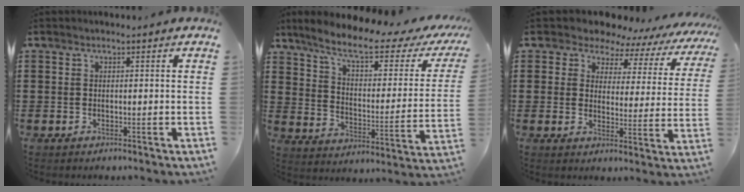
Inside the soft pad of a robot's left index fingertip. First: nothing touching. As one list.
[{"total": 9.5, "force": [6.5, 1.7, 6.7], "torque": [-0.145, -0.031, 0.102]}, {"total": 5.5, "force": [4.9, 2.1, 0.9], "torque": [-0.043, -0.033, 0.081]}]